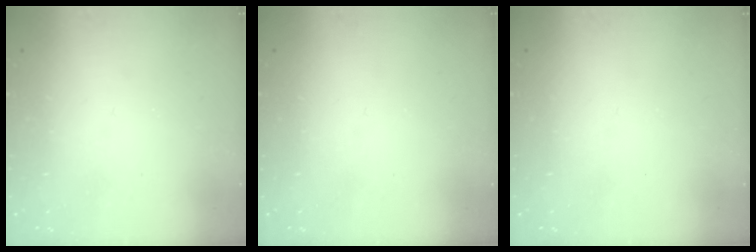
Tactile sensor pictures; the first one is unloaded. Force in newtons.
{"total": 0.0}
{"total": 0.0}